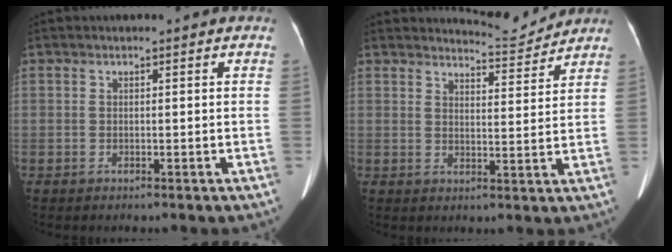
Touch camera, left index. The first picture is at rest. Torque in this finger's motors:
{"motor_torque": [0.73, -1.20, 0.13, 0.01]}